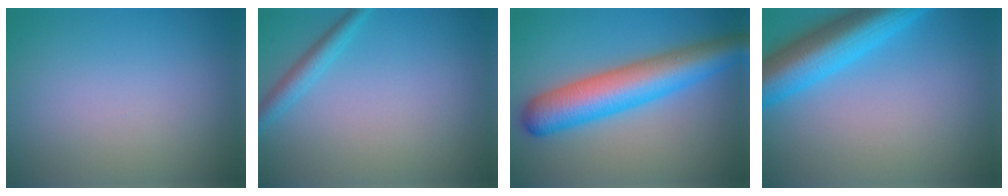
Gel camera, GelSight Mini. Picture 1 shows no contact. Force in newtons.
{"total": 2.0, "press": 2.0, "slide": 0.1}
{"total": 8.6, "press": 8.6, "slide": 0.2}
{"total": 8.5, "press": 8.5, "slide": 0.6}